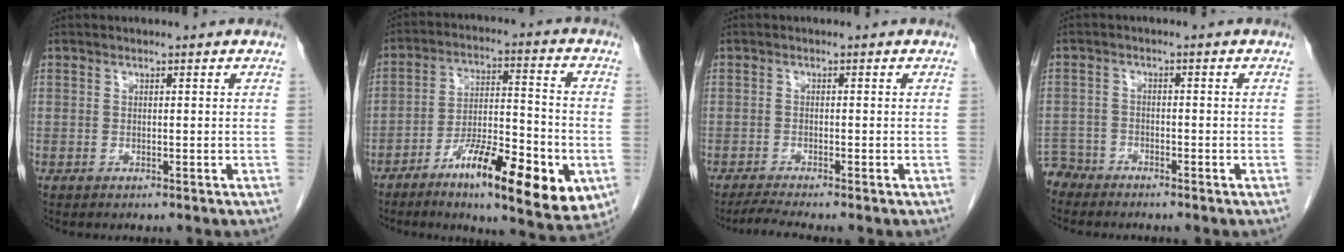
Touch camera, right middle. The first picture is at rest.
{"total": 16.6, "force": [-7.1, 3.8, 14.5], "torque": [-0.218, -0.003, -0.105]}
{"total": 2.7, "force": [-2.3, -0.8, 1.2], "torque": [-0.032, -0.012, -0.048]}
{"total": 4.0, "force": [-3.7, 1.2, -0.8], "torque": [0.018, -0.005, -0.075]}